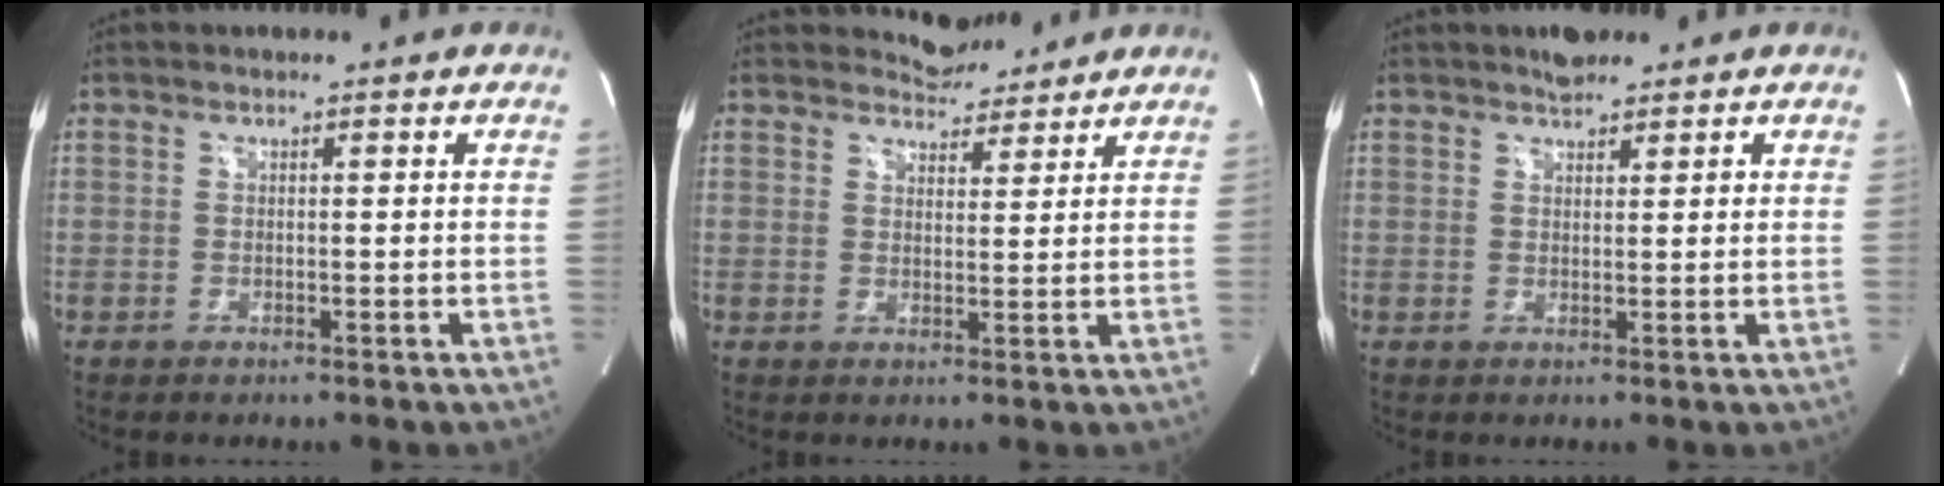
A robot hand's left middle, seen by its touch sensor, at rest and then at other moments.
{"total": 4.0, "force": [3.8, 1.1, -0.2], "torque": [-0.002, -0.001, 0.057]}
{"total": 2.7, "force": [2.3, 1.2, 0.9], "torque": [-0.016, 0.007, 0.035]}